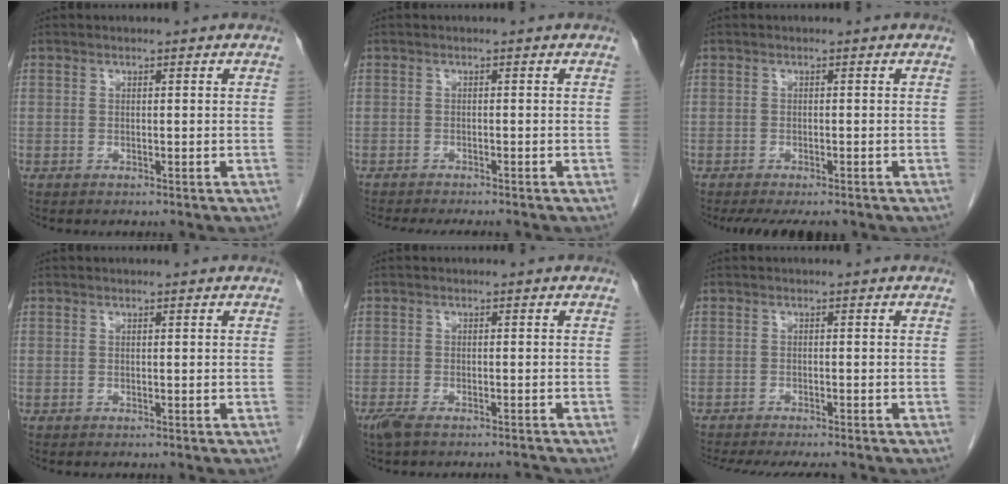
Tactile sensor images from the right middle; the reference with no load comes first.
{"total": 7.9, "force": [-7.0, 1.1, 3.4], "torque": [-0.039, -0.011, -0.097]}
{"total": 7.2, "force": [-5.8, 2.3, 3.5], "torque": [-0.043, -0.013, -0.079]}
{"total": 0.0}
{"total": 4.7, "force": [-4.0, 0.8, 2.3], "torque": [-0.040, -0.009, -0.068]}
{"total": 11.5, "force": [-10.0, 2.0, 5.3], "torque": [-0.081, -0.017, -0.134]}